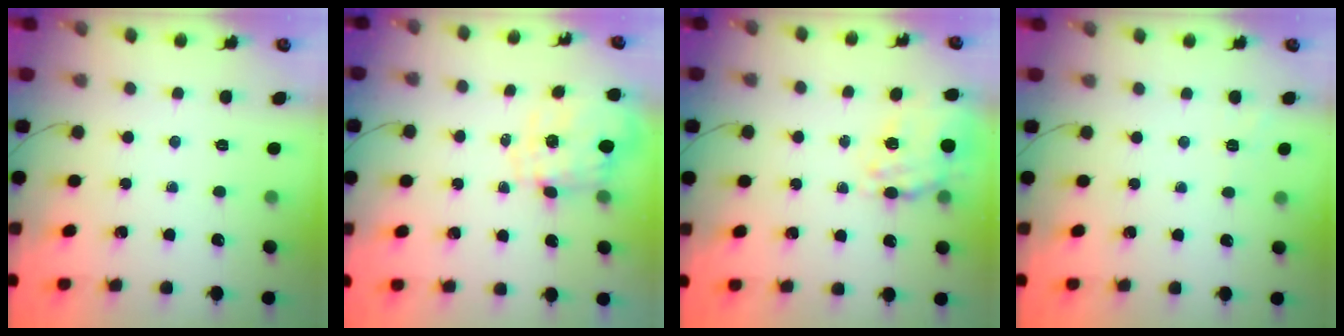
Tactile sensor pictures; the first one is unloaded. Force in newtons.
{"total": 1.7, "press": 1.6, "slide": 0.6}
{"total": 9.6, "press": 8.9, "slide": 3.8}
{"total": 2.0, "press": 1.4, "slide": 1.4}